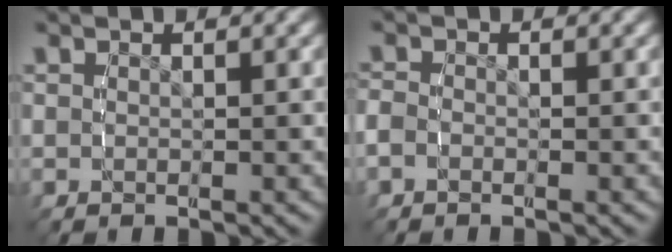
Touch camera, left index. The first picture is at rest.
{"total": 1.5, "force": [-0.7, 1.2, 0.6], "torque": [-0.021, 0.001, -0.018]}